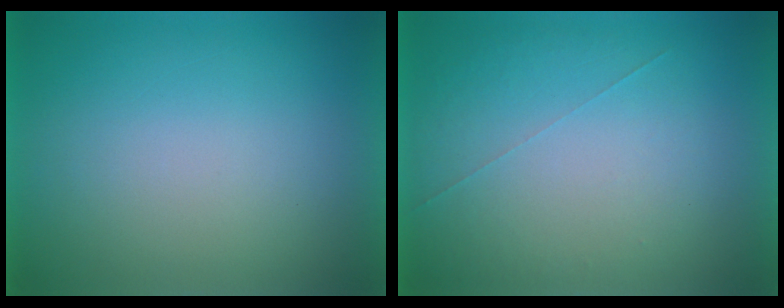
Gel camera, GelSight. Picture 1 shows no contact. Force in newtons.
{"total": 1.0}